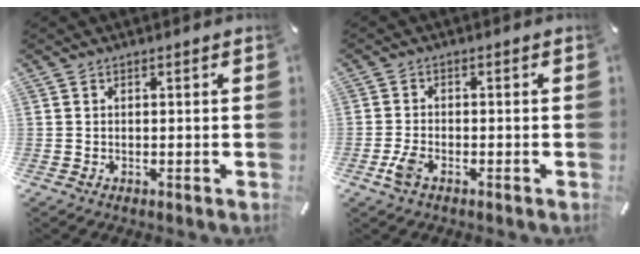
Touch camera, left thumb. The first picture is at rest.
{"total": 3.6, "force": [-1.9, 1.8, 2.4], "torque": [-0.066, -0.002, -0.041]}